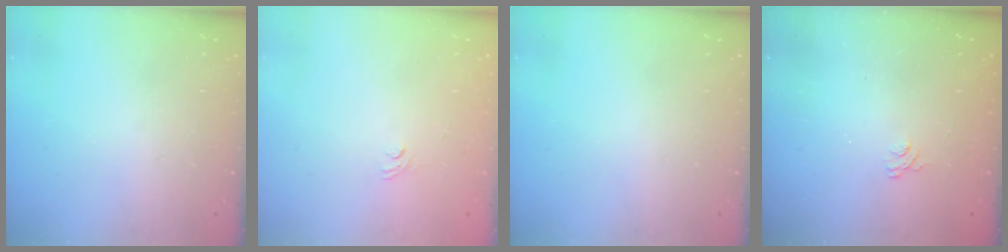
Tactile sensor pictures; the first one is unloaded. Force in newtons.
{"total": 2.4, "press": 2.1, "slide": 1.1}
{"total": 0.0}
{"total": 2.1, "press": 1.6, "slide": 1.3}